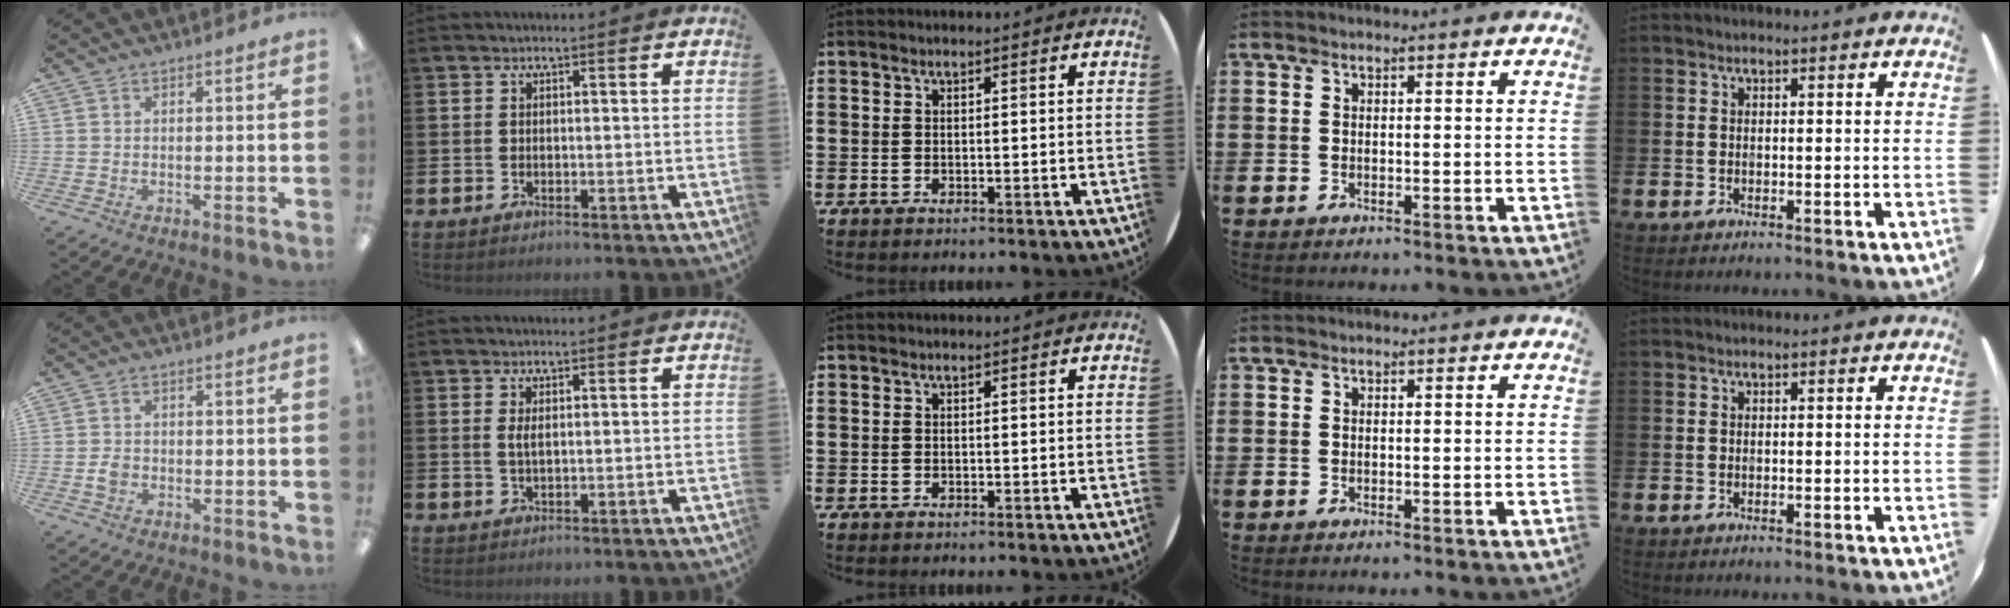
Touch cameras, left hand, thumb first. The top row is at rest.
{"thumb": {"total": 2.3, "force": [-0.4, 1.8, 1.5], "torque": [-0.026, 0.005, -0.008]}, "index": {"total": 1.4, "force": [0.6, 0.5, 1.1], "torque": [-0.009, -0.003, 0.006]}}